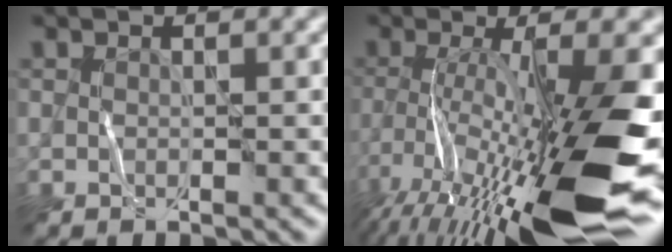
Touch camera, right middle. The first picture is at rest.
{"total": 14.8, "force": [-6.3, 2.9, 13.1], "torque": [-0.236, -0.015, -0.092]}